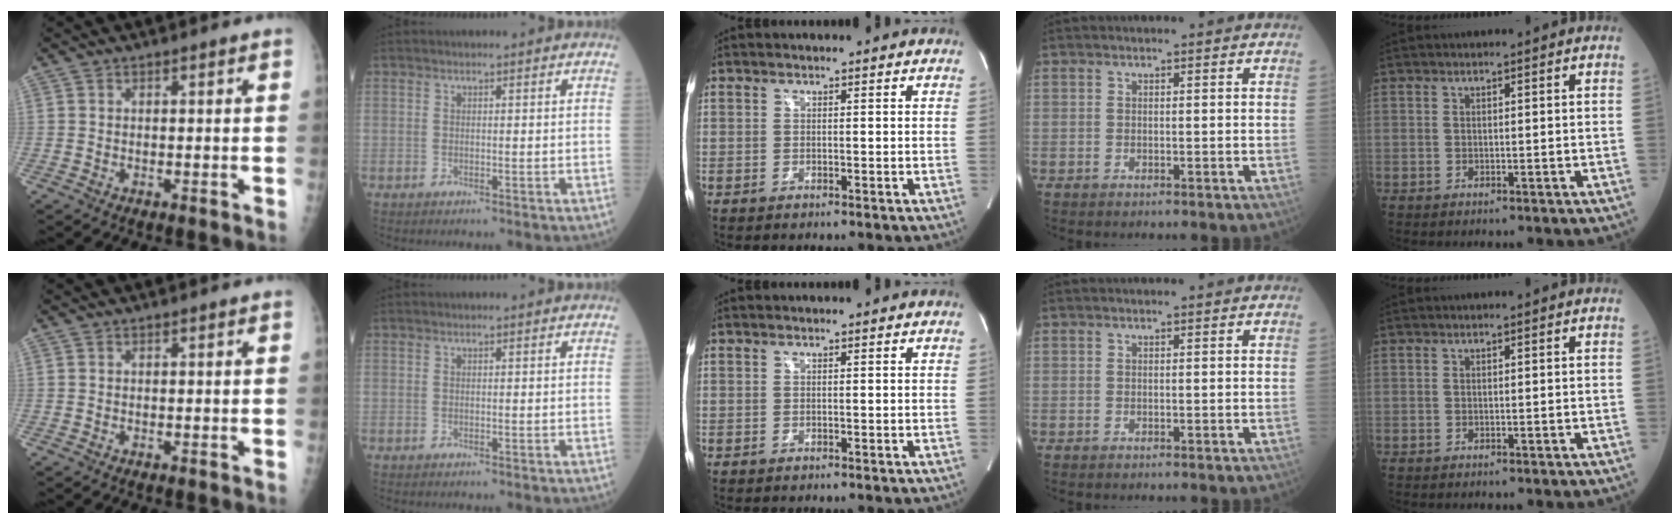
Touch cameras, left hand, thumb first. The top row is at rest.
{}